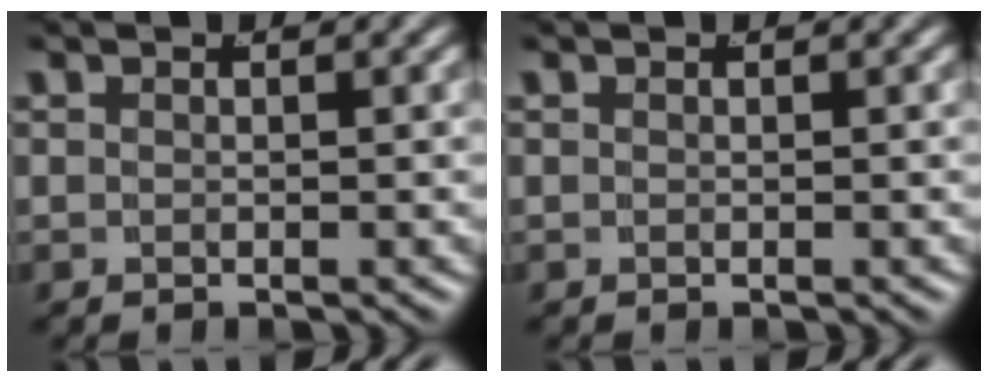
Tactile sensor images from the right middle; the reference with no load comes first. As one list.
[{"total": 0.0}]